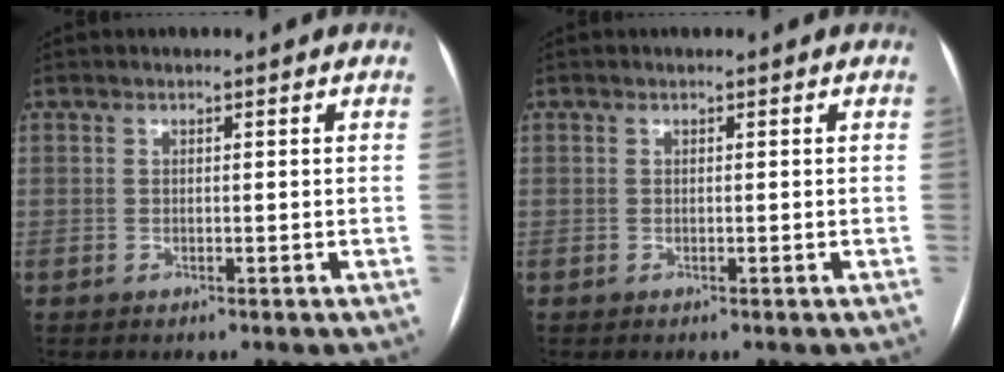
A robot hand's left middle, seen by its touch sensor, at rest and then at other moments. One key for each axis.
{"total": 0.0}